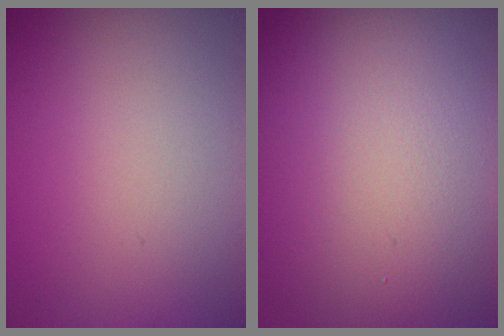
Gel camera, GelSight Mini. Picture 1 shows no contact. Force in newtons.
{"total": 17.6, "press": 17.6, "slide": 0.7}